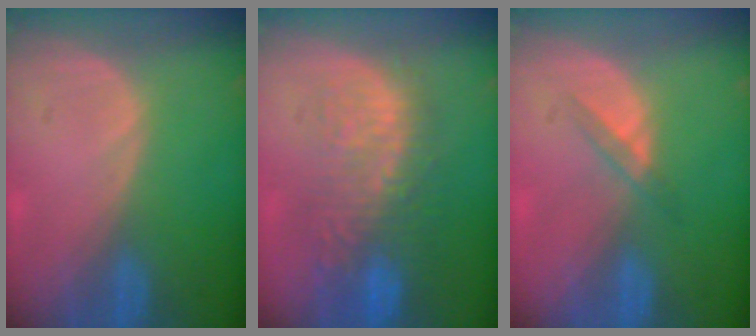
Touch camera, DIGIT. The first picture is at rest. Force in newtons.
{"total": 11.0, "press": 9.5, "slide": 5.4}
{"total": 2.3, "press": 2.0, "slide": 1.0}